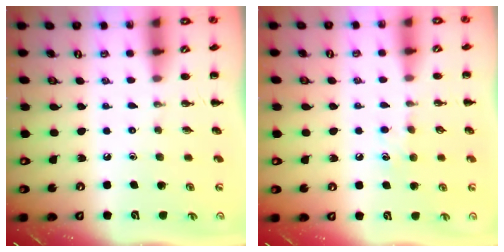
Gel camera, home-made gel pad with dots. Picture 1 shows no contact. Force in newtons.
{"total": 5.9, "press": 5.7, "slide": 1.8}